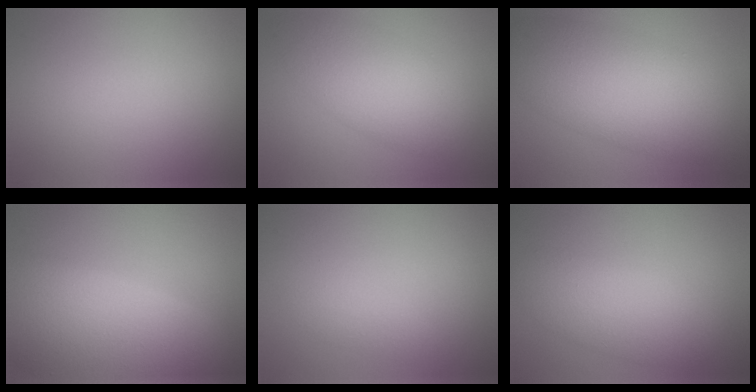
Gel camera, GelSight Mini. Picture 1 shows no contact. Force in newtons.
{"total": 5.6, "press": 5.6, "slide": 0.1}
{"total": 9.7, "press": 9.7, "slide": 0.3}
{"total": 13.8, "press": 13.7, "slide": 1.2}
{"total": 1.2, "press": 1.2, "slide": 0.0}
{"total": 4.6, "press": 4.6, "slide": 0.4}